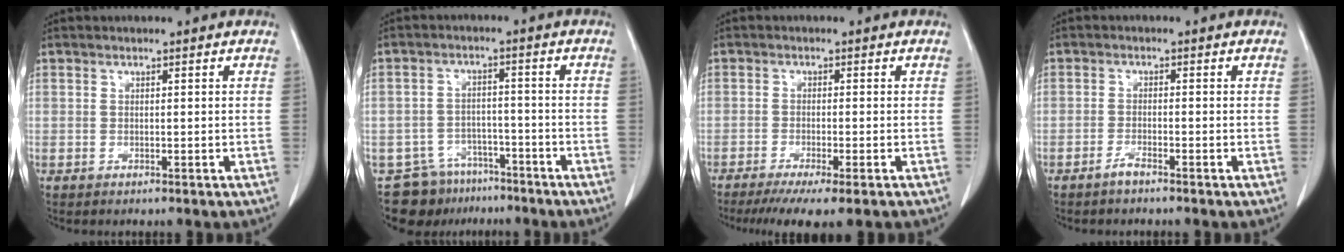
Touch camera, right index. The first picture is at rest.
{"total": 8.7, "force": [-6.7, 5.5, 0.8], "torque": [-0.009, 0.019, -0.100]}
{"total": 8.1, "force": [-6.1, 0.6, 5.4], "torque": [-0.073, -0.018, -0.093]}
{"total": 1.6, "force": [-1.4, 0.0, 0.9], "torque": [-0.020, -0.001, -0.028]}